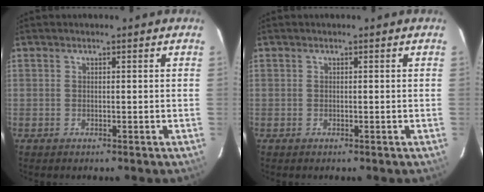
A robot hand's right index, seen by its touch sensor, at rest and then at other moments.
{"total": 0.0}